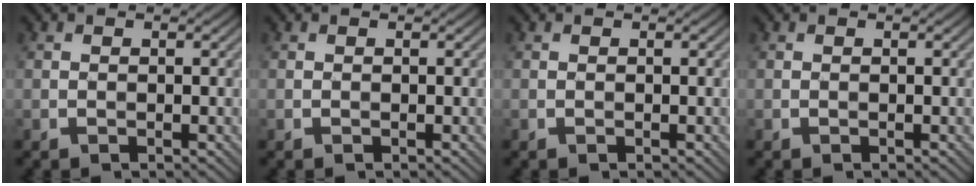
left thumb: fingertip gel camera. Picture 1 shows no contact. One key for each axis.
{"total": 0.0}
{"total": 0.0}
{"total": 0.0}